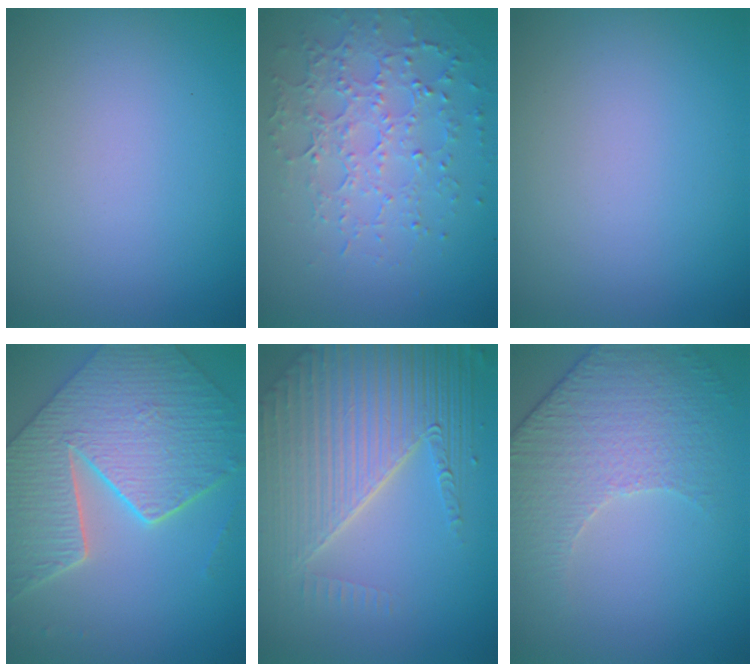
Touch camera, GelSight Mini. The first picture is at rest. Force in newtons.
{"total": 4.8, "press": 3.5, "slide": 3.2}
{"total": 0.0}
{"total": 9.1, "press": 6.7, "slide": 6.2}
{"total": 8.6, "press": 5.7, "slide": 6.5}
{"total": 4.3, "press": 3.8, "slide": 2.1}